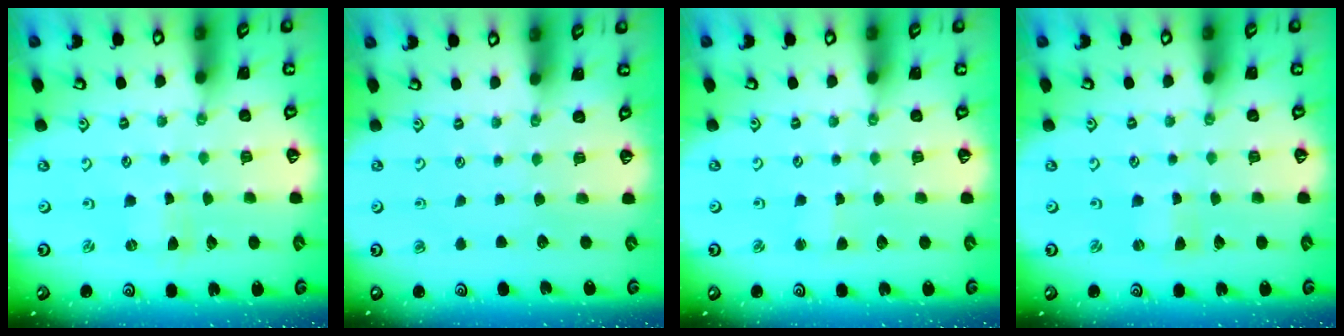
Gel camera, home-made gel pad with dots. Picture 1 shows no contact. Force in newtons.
{"total": 0.0}
{"total": 1.6, "press": 1.6, "slide": 0.3}
{"total": 0.0}